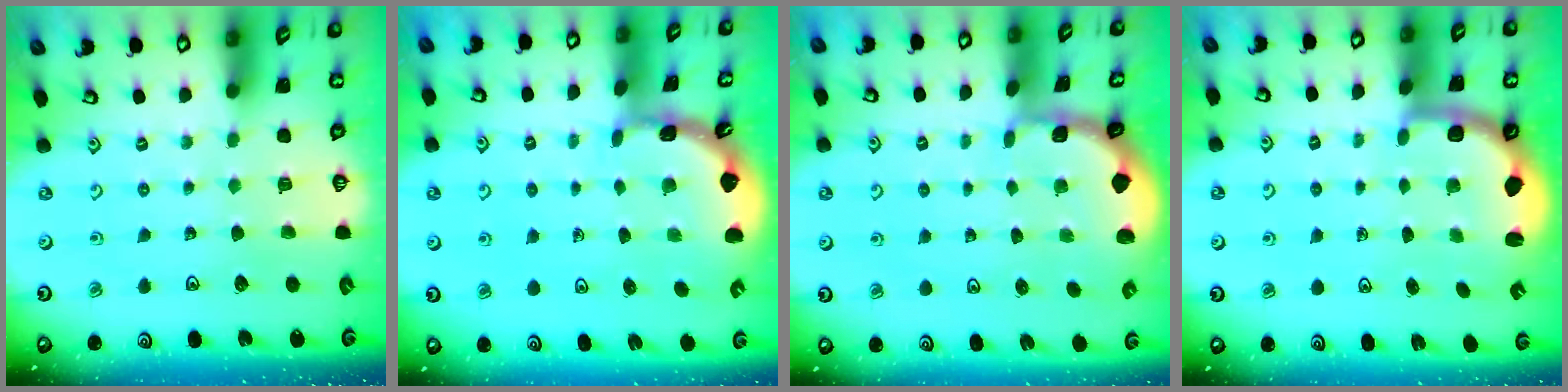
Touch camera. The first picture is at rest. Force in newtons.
{"total": 1.7, "press": 1.6, "slide": 0.1}
{"total": 1.1, "press": 1.1, "slide": 0.1}
{"total": 2.1, "press": 1.9, "slide": 1.0}